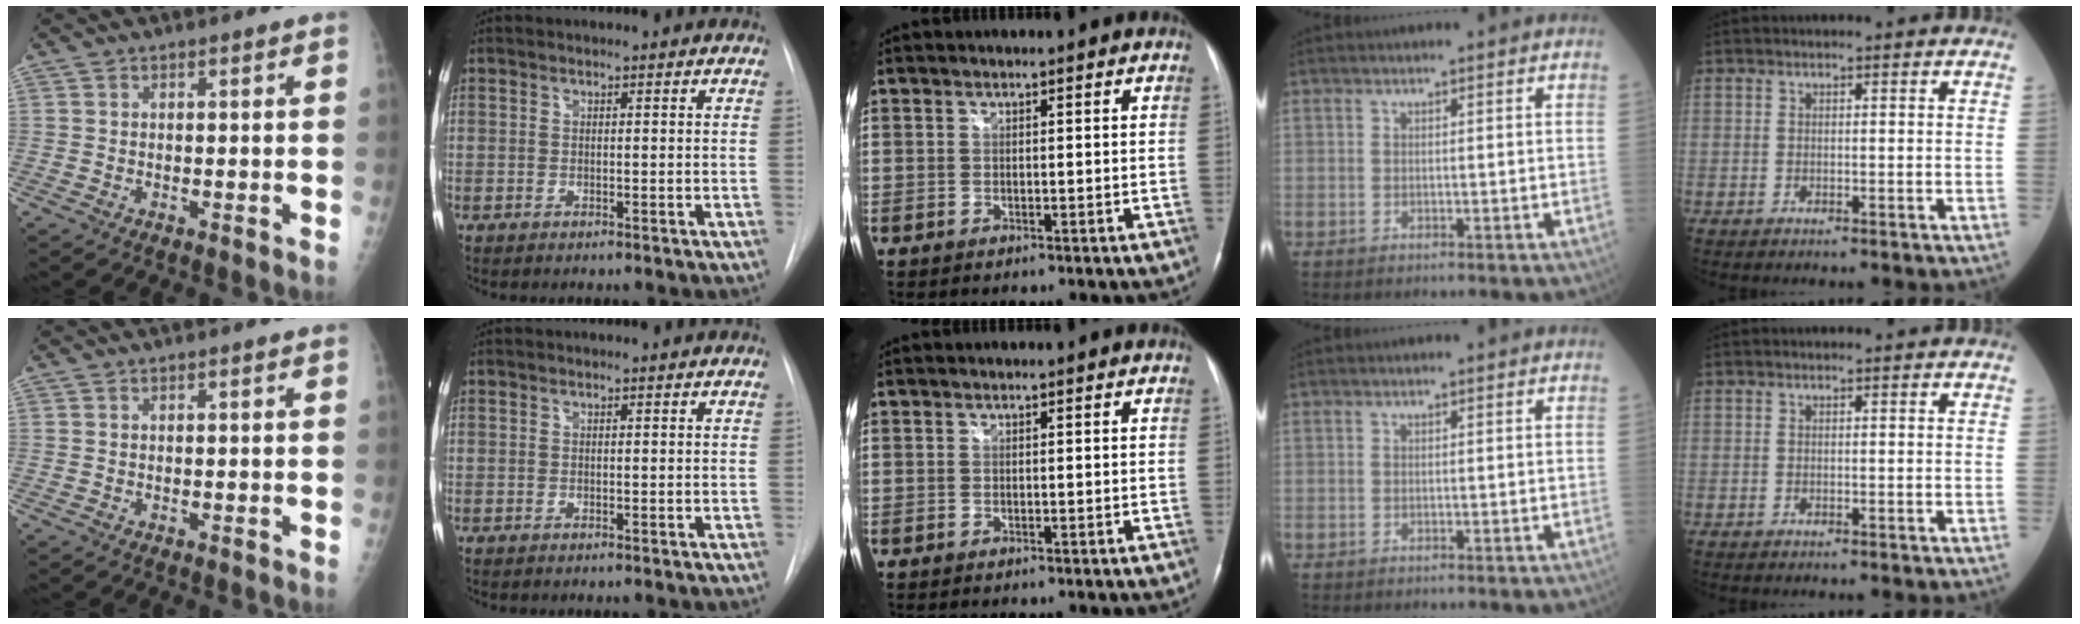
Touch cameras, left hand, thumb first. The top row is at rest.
{}